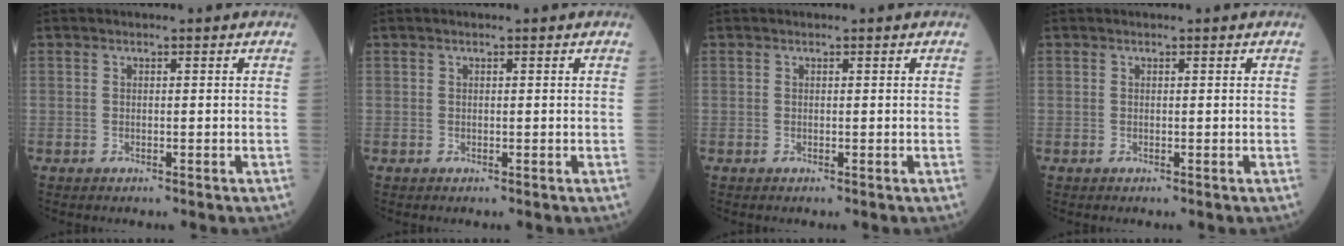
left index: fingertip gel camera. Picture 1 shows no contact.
{"total": 0.0}
{"total": 0.0}
{"total": 0.0}